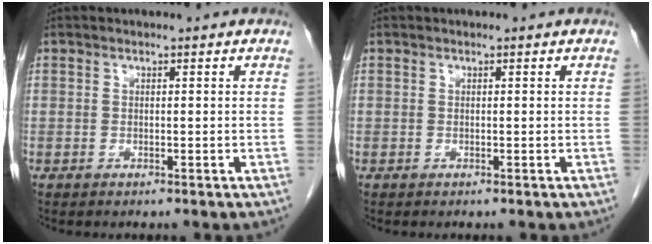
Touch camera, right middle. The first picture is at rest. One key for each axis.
{"total": 0.0}